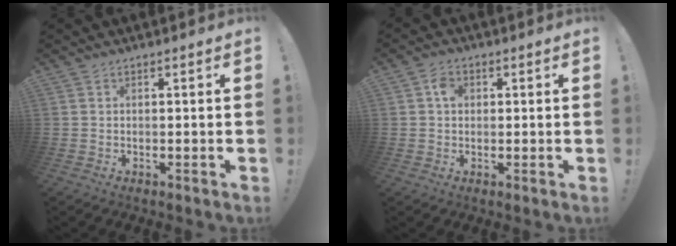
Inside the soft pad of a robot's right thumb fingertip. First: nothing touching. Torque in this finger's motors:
{"motor_torque": [0.08, -0.07, 0.32, -0.08, 0.00]}